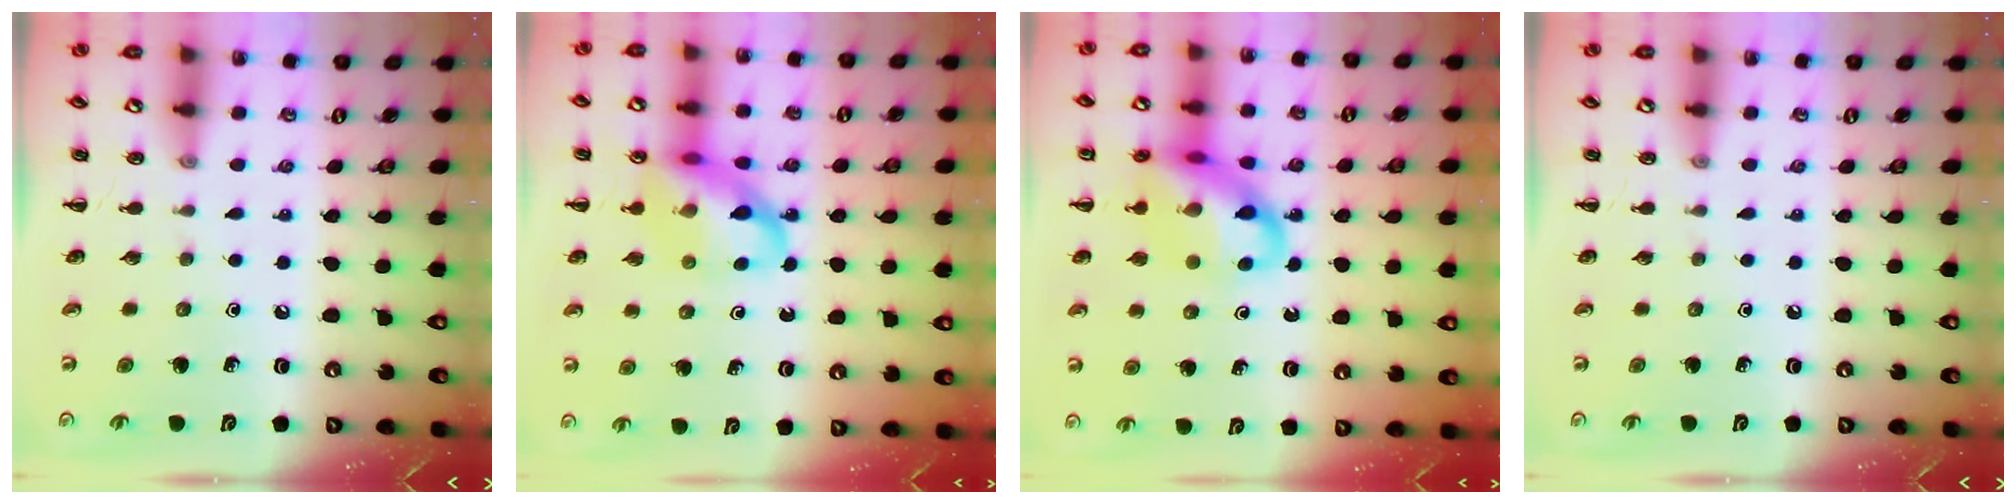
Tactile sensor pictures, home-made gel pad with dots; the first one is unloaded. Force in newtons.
{"total": 14.3, "press": 13.9, "slide": 3.4}
{"total": 15.8, "press": 15.6, "slide": 3.0}
{"total": 0.0}